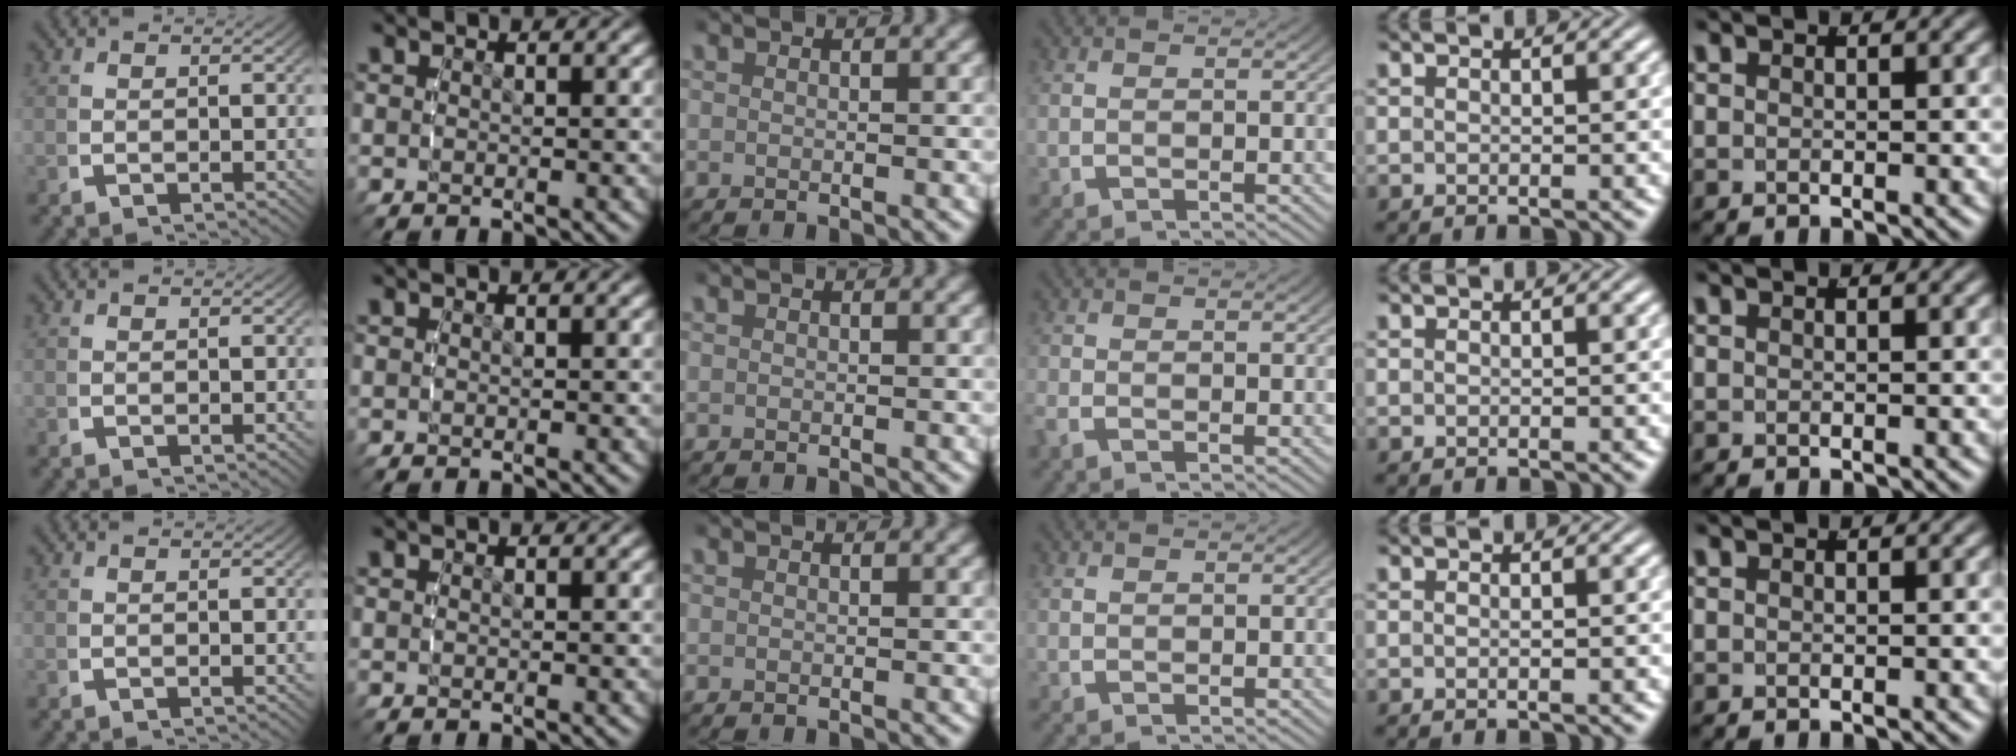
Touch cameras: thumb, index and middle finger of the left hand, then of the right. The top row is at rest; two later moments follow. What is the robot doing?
{"motion": "lift_and_place", "object": "bottle cap"}